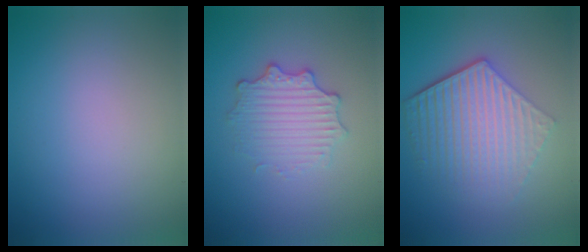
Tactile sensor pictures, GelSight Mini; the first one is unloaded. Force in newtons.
{"total": 3.2, "press": 2.8, "slide": 1.6}
{"total": 6.1, "press": 4.5, "slide": 4.2}